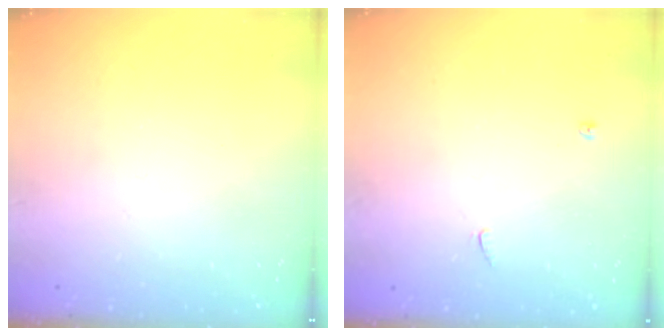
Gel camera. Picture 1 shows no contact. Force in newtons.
{"total": 3.9, "press": 3.9, "slide": 0.3}